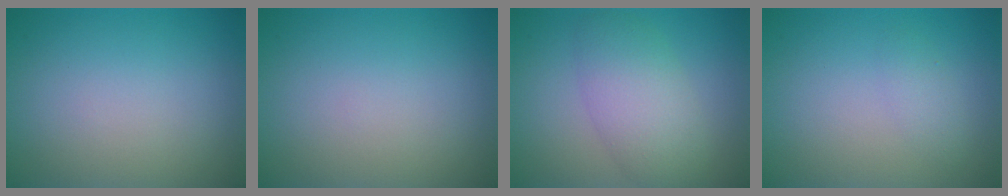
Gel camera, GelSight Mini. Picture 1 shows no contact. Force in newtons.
{"total": 0.0}
{"total": 5.0, "press": 5.0, "slide": 0.2}
{"total": 1.2, "press": 1.2, "slide": 0.0}